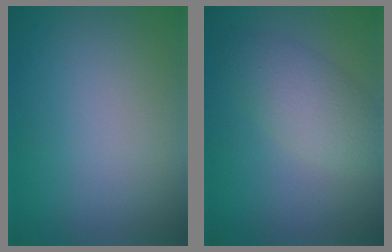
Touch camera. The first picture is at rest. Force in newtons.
{"total": 3.9, "press": 3.9, "slide": 0.0}